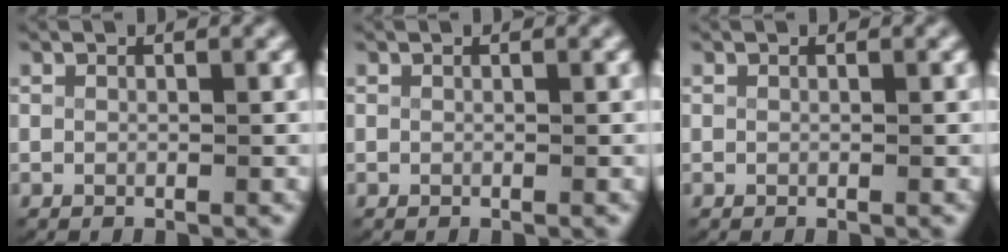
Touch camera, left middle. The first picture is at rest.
{"total": 0.0}
{"total": 0.0}